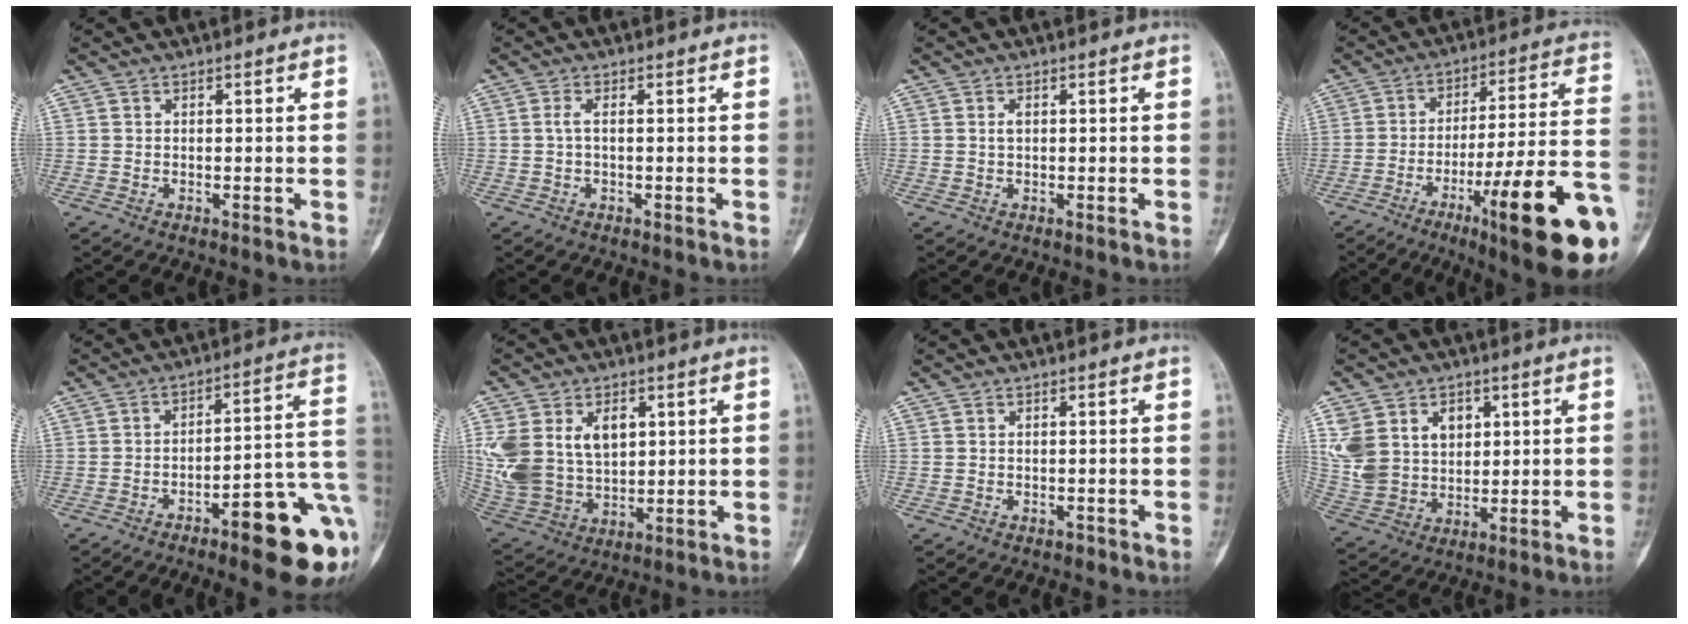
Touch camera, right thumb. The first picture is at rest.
{"total": 1.3, "force": [0.0, 0.3, 1.3], "torque": [-0.031, 0.002, -0.002]}
{"total": 1.1, "force": [0.2, 0.6, 0.9], "torque": [-0.017, 0.002, 0.006]}
{"total": 24.2, "force": [-9.8, 3.6, 21.8], "torque": [-0.268, 0.037, -0.141]}
{"total": 17.1, "force": [-6.8, 4.0, 15.2], "torque": [-0.147, 0.048, -0.086]}
{"total": 16.9, "force": [4.2, 11.8, 11.4], "torque": [-0.238, -0.003, 0.102]}
{"total": 0.5, "force": [-0.4, 0.3, 0.1], "torque": [0.000, 0.001, -0.008]}
{"total": 13.6, "force": [4.1, 10.5, 7.5], "torque": [-0.130, -0.006, 0.096]}